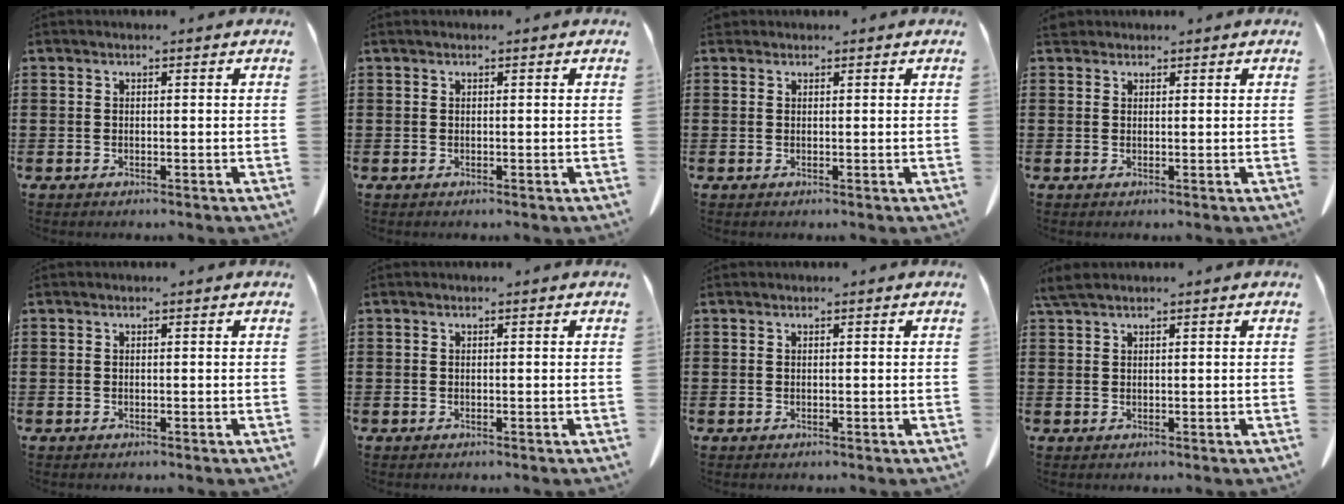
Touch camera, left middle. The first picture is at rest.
{"total": 0.0}
{"total": 0.6, "force": [0.4, 0.4, 0.1], "torque": [-0.005, 0.003, 0.008]}
{"total": 1.4, "force": [1.1, 0.7, 0.3], "torque": [-0.012, 0.005, 0.022]}
{"total": 0.0}
{"total": 0.0}
{"total": 0.0}
{"total": 1.9, "force": [1.5, 0.2, 1.2], "torque": [-0.027, 0.000, 0.028]}